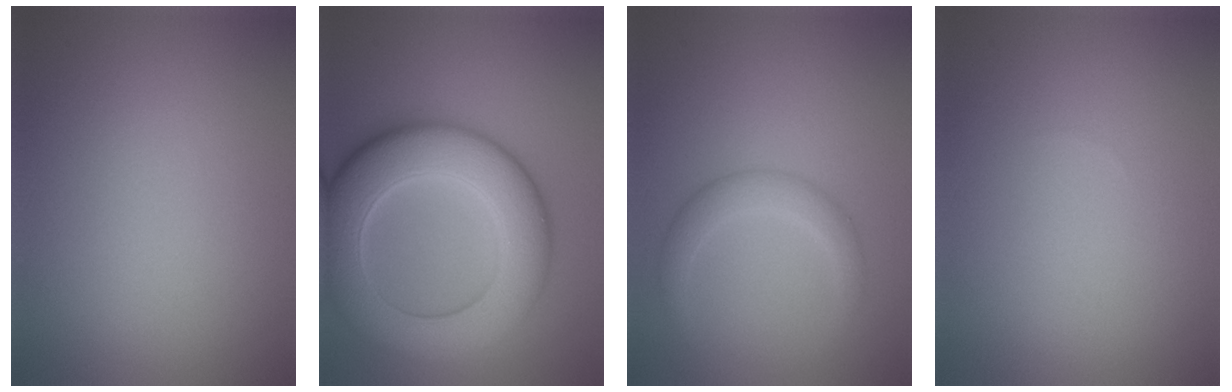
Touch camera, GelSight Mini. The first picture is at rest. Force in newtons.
{"total": 11.0, "press": 11.0, "slide": 0.2}
{"total": 2.3, "press": 2.3, "slide": 0.0}
{"total": 0.0}